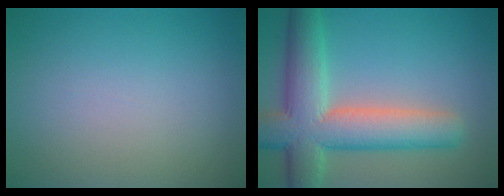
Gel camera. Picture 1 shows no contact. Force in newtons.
{"total": 9.5, "press": 9.5, "slide": 0.7}